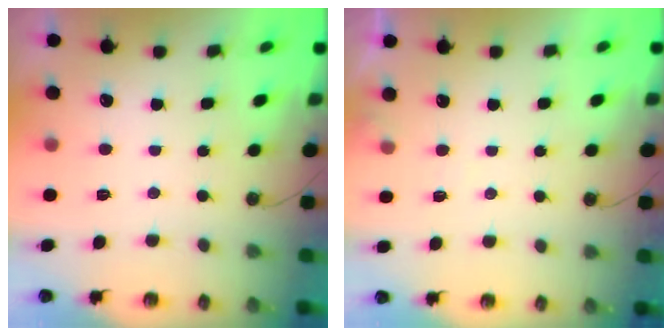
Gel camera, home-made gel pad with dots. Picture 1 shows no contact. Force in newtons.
{"total": 4.2, "press": 4.1, "slide": 0.6}